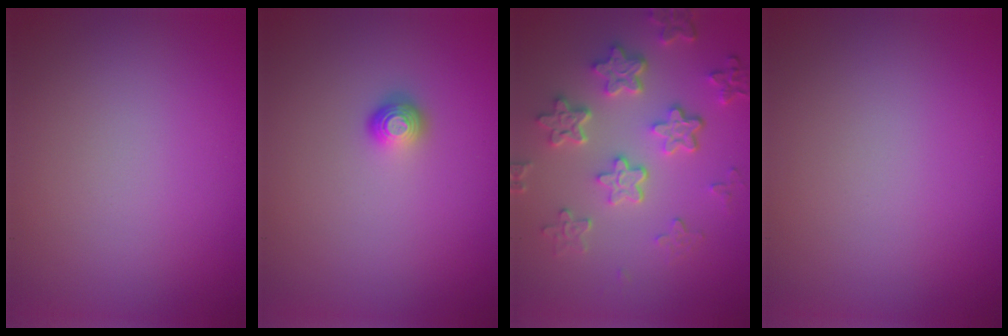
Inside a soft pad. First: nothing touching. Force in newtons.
{"total": 1.2, "press": 0.9, "slide": 0.7}
{"total": 5.7, "press": 4.3, "slide": 3.7}
{"total": 0.0}